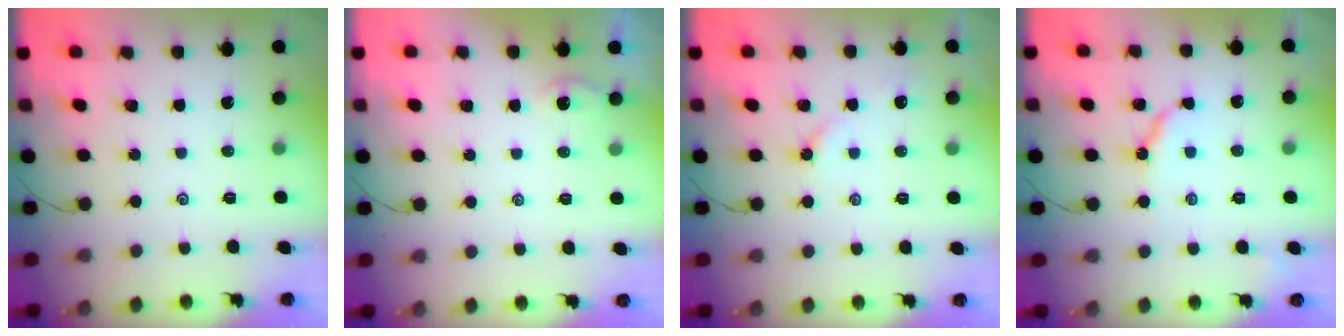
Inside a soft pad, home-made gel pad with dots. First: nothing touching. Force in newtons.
{"total": 0.8, "press": 0.8, "slide": 0.2}
{"total": 5.4, "press": 5.4, "slide": 0.6}
{"total": 5.7, "press": 5.7, "slide": 0.5}